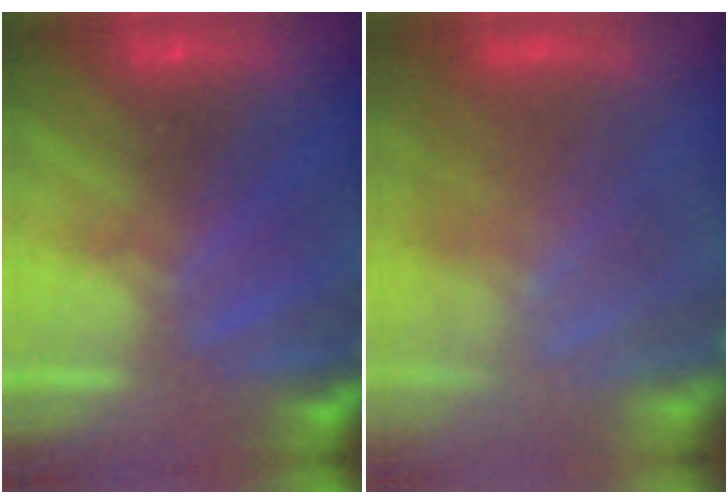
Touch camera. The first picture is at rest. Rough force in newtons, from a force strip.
{"total": 4.7}